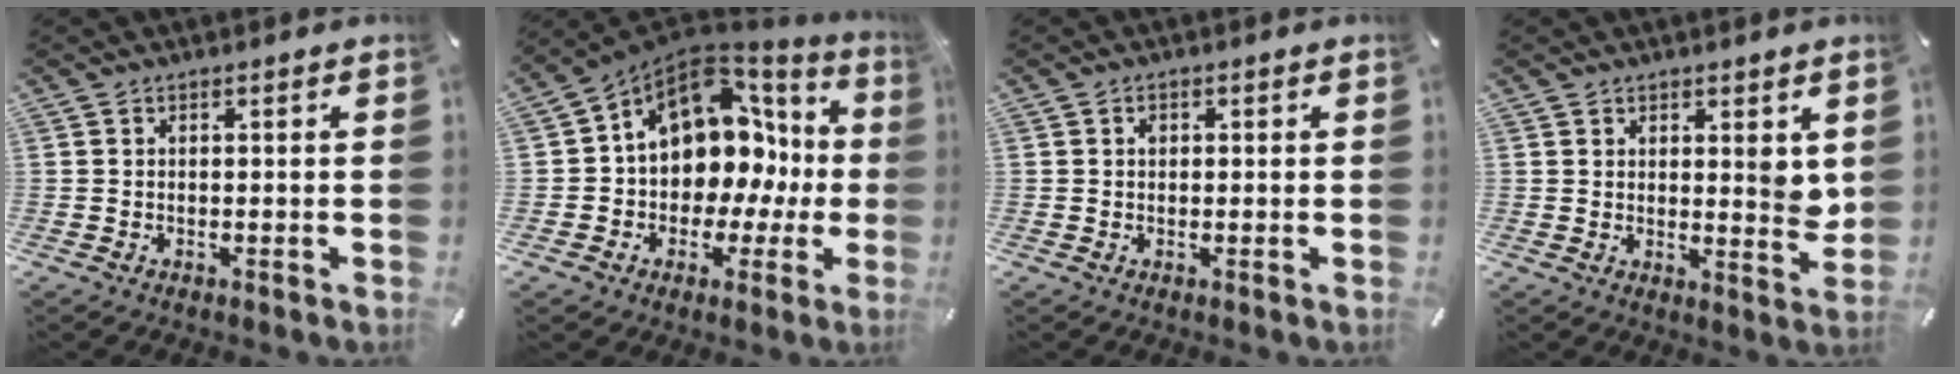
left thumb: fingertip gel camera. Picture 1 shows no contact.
{"total": 12.7, "force": [3.8, 9.9, 7.0], "torque": [-0.110, -0.041, 0.067]}
{"total": 1.1, "force": [0.2, 1.0, 0.5], "torque": [-0.003, 0.001, 0.001]}
{"total": 4.9, "force": [2.5, 2.8, 3.2], "torque": [-0.026, -0.017, 0.040]}